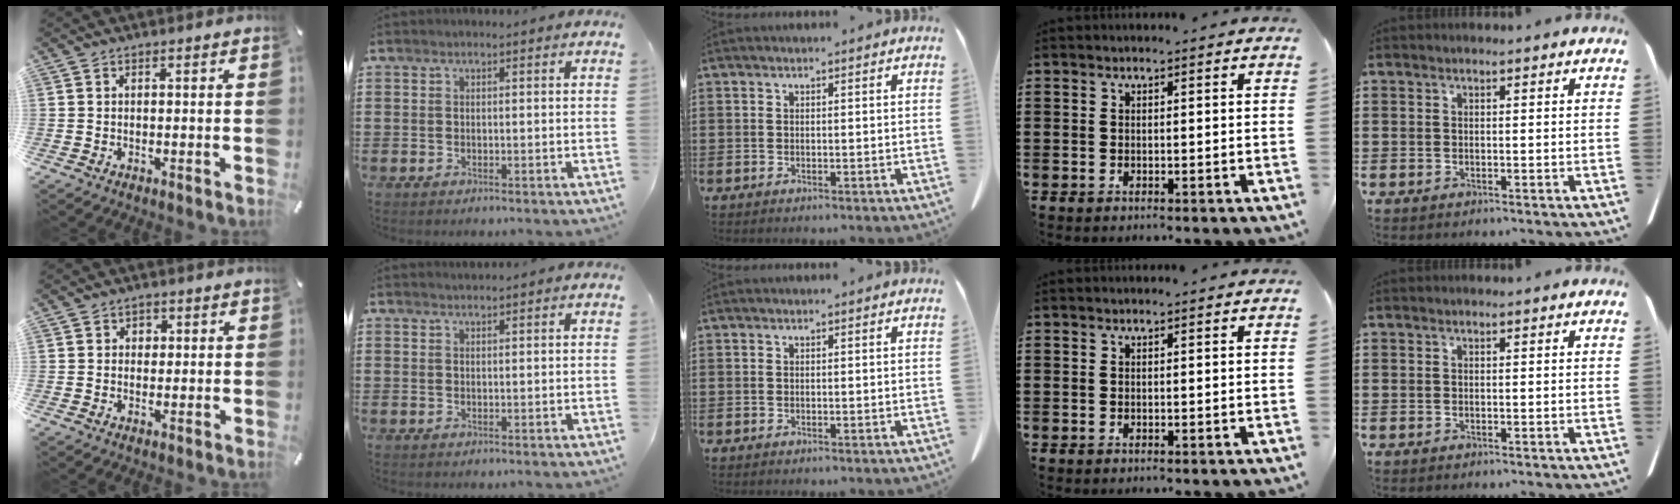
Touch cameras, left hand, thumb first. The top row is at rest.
{"thumb": {"total": 2.0, "force": [0.1, 1.9, 0.6], "torque": [0.002, 0.001, -0.006]}, "index": {"total": 0.8, "force": [0.8, -0.2, 0.1], "torque": [-0.001, -0.001, 0.017]}}